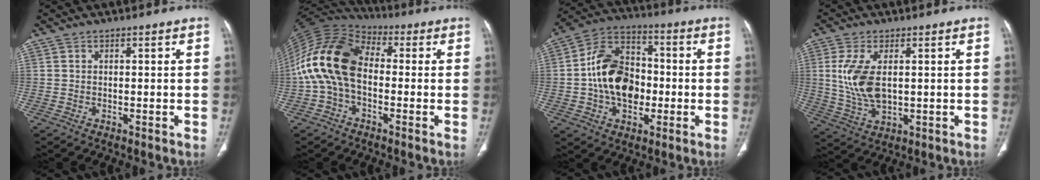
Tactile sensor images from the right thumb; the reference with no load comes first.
{"total": 16.3, "force": [-0.9, 10.4, 12.6], "torque": [-0.248, 0.037, -0.027]}
{"total": 16.1, "force": [-1.4, 11.3, 11.4], "torque": [-0.170, 0.034, -0.026]}
{"total": 9.7, "force": [1.4, 5.0, 8.2], "torque": [-0.180, -0.011, 0.038]}